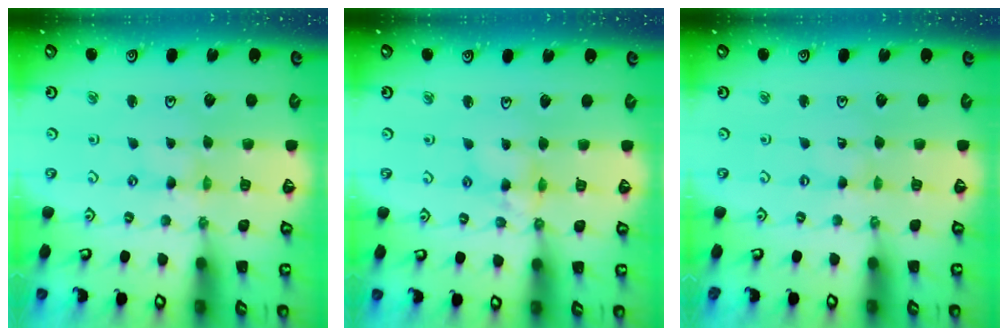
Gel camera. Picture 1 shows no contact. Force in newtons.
{"total": 7.1, "press": 7.1, "slide": 0.5}
{"total": 0.0}